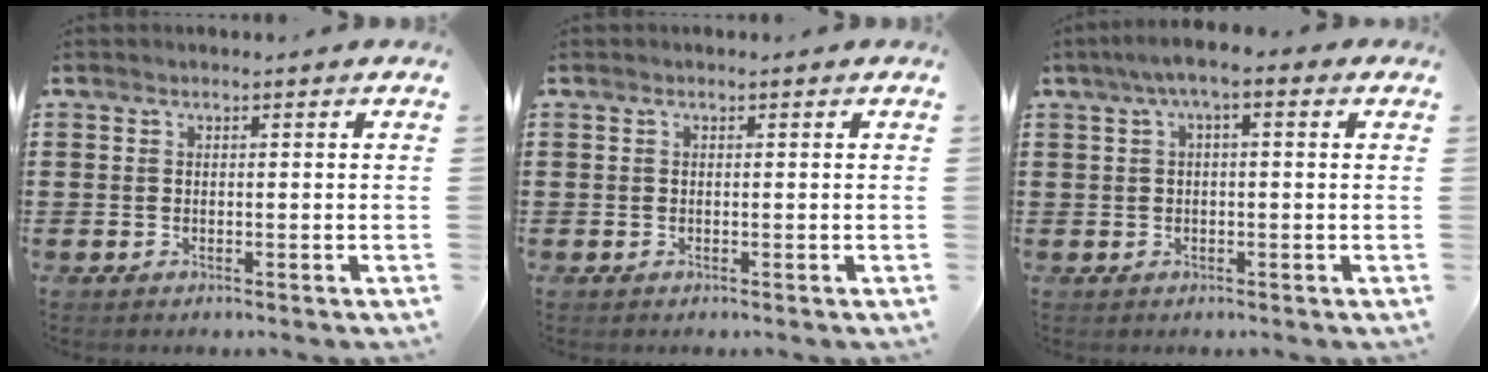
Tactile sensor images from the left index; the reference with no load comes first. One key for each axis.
{"total": 0.0}
{"total": 3.4, "fx": 0.4, "fy": 0.7, "fz": 3.3, "tx": -0.068, "ty": 0.004, "tz": 0.001}